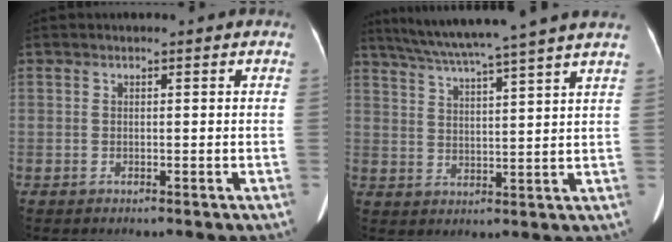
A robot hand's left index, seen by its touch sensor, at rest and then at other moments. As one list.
[{"total": 16.5, "force": [14.0, -1.6, 8.5], "torque": [-0.150, 0.009, 0.195]}]